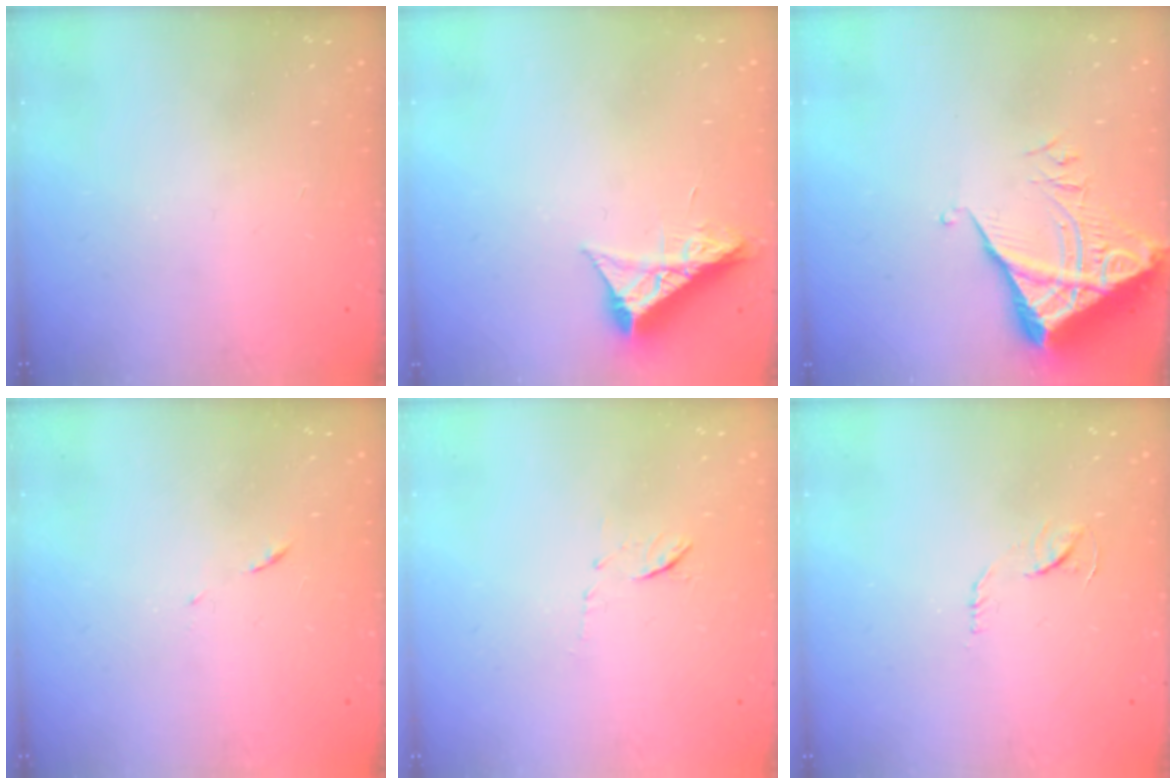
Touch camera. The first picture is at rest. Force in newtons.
{"total": 8.9, "press": 8.9, "slide": 0.3}
{"total": 6.1, "press": 6.0, "slide": 0.7}
{"total": 5.6, "press": 5.6, "slide": 0.4}
{"total": 6.3, "press": 6.3, "slide": 0.7}
{"total": 6.1, "press": 6.1, "slide": 0.3}